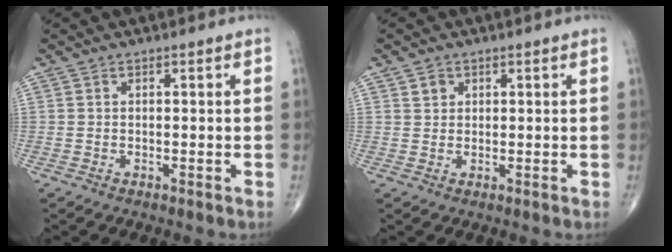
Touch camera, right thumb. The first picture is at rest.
{"total": 1.9, "force": [1.0, 1.6, 0.5], "torque": [0.003, -0.005, 0.015]}